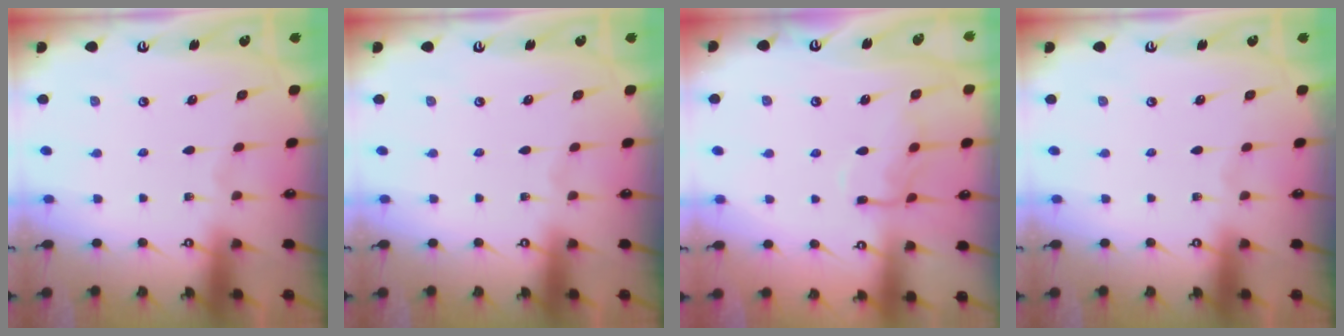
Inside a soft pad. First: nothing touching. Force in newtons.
{"total": 0.0}
{"total": 9.0, "press": 9.0, "slide": 0.6}
{"total": 0.0}